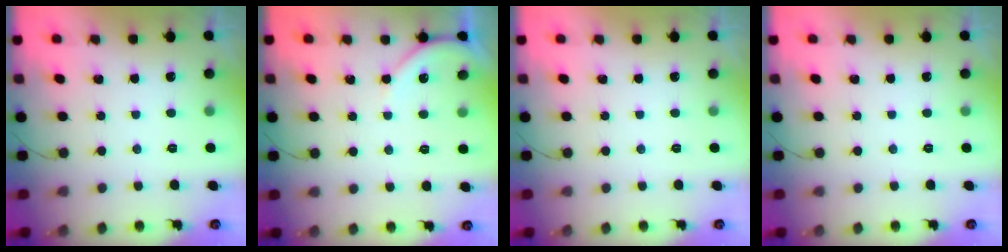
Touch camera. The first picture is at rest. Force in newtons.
{"total": 5.5, "press": 5.5, "slide": 0.8}
{"total": 0.0}
{"total": 0.0}